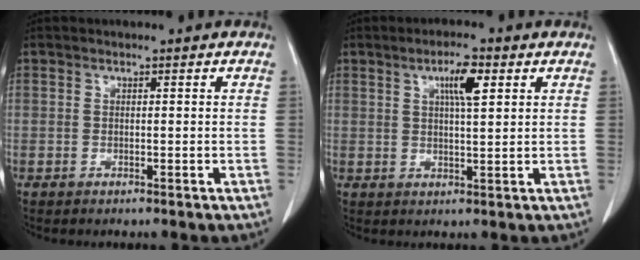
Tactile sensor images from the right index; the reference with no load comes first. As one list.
[{"total": 5.4, "force": [2.3, 1.3, 4.8], "torque": [-0.082, 0.005, 0.038]}]